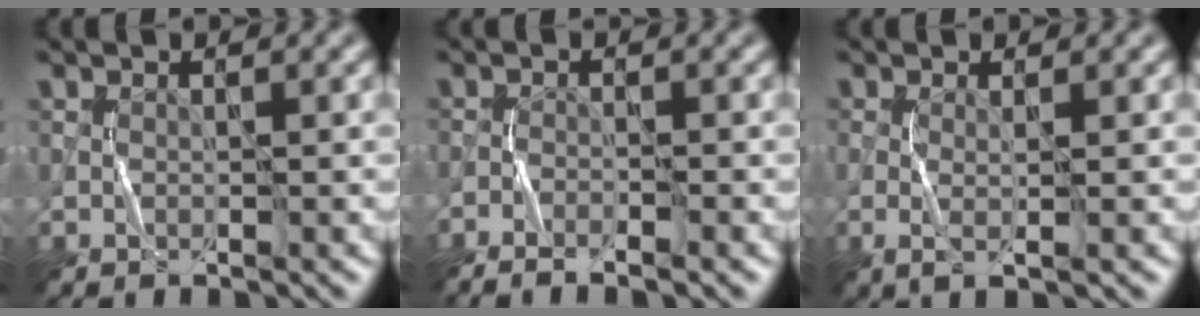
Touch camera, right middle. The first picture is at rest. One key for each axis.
{"total": 3.4, "fx": -2.8, "fy": 0.3, "fz": 1.9, "tx": -0.047, "ty": -0.007, "tz": -0.053}
{"total": 1.8, "fx": -0.1, "fy": 0.3, "fz": 1.7, "tx": -0.039, "ty": -0.002, "tz": -0.003}